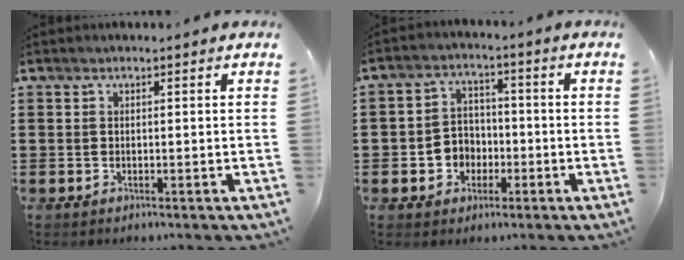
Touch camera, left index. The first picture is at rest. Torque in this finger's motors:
{"motor_torque": [0.52, -0.12, 0.14, 0.04]}